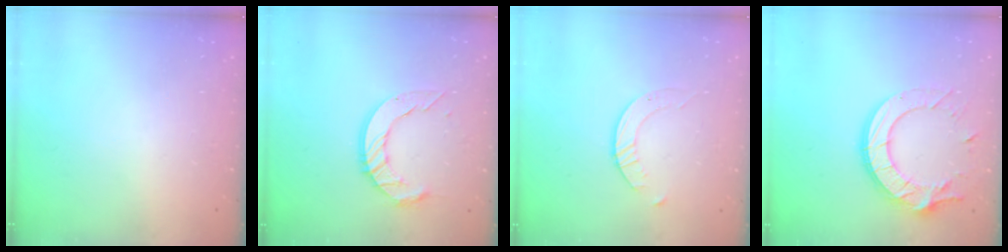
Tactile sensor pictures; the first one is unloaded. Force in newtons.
{"total": 11.2, "press": 11.1, "slide": 0.9}
{"total": 2.7, "press": 2.7, "slide": 0.3}
{"total": 16.0, "press": 15.9, "slide": 1.4}